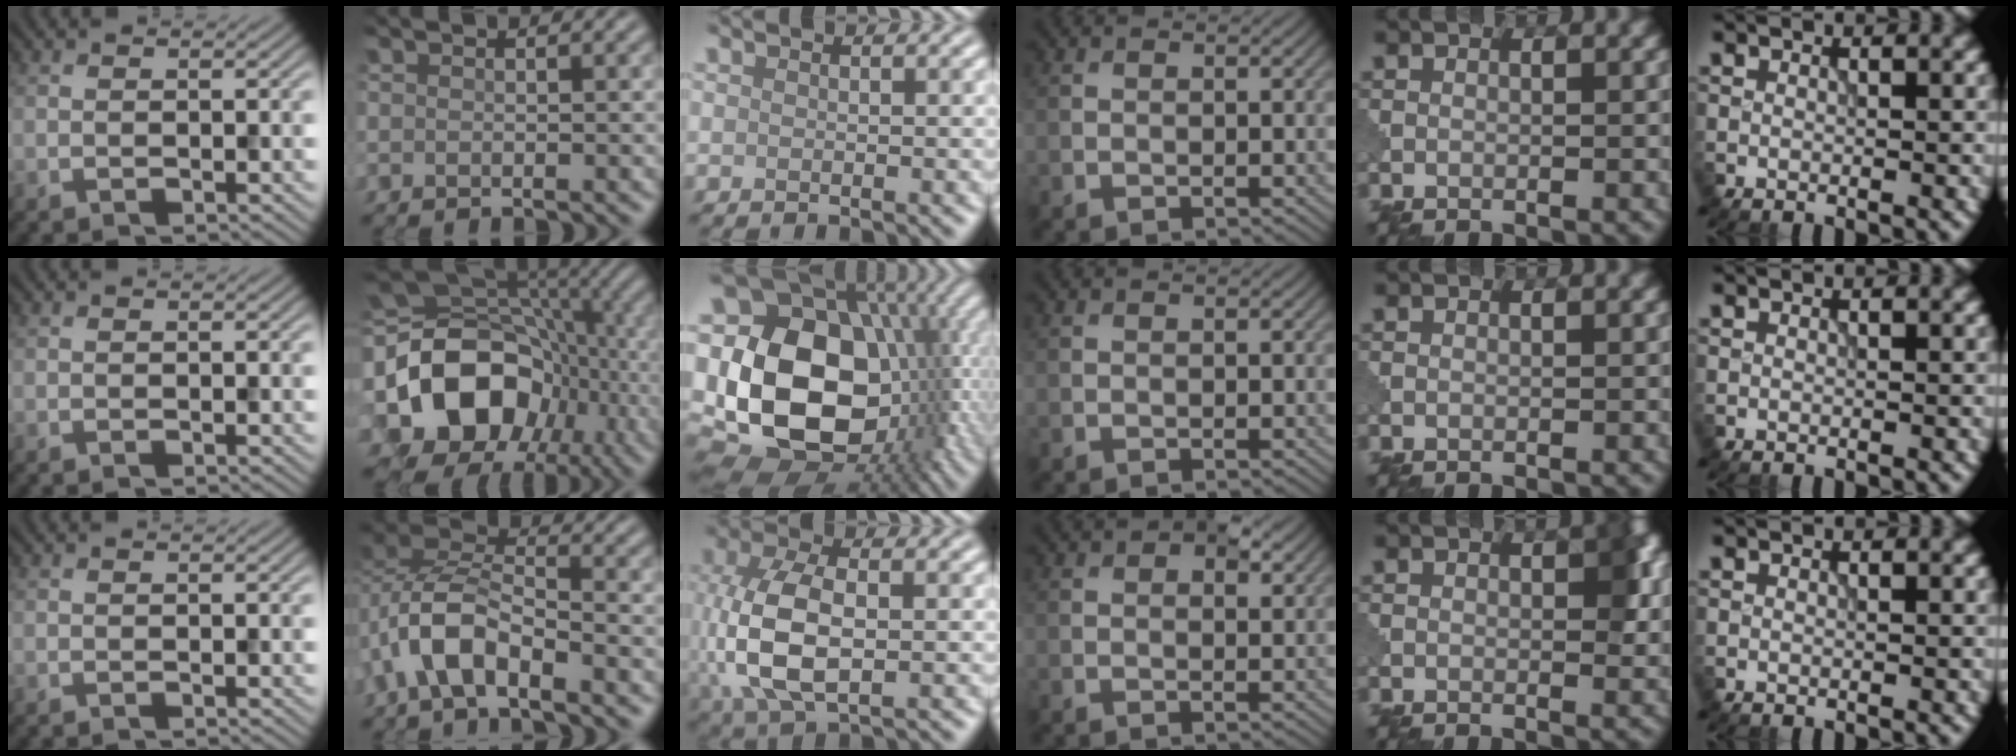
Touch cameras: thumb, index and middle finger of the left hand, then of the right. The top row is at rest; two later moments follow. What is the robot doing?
{"motion": "disassemble", "object": "puzzle pieces"}